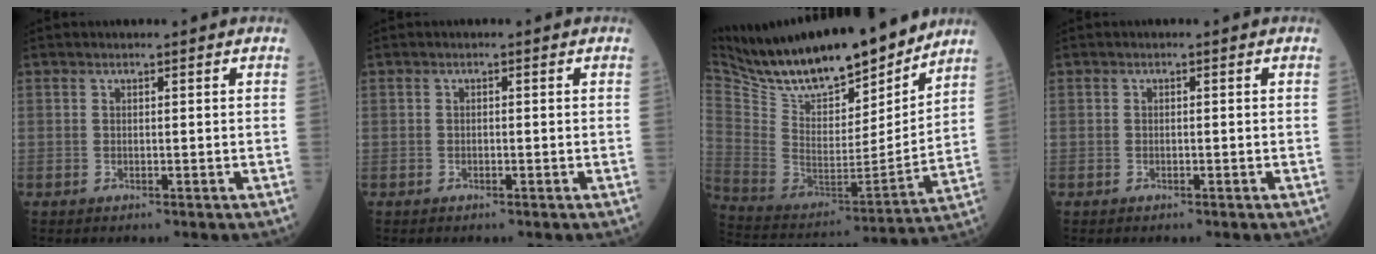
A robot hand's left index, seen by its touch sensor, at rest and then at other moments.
{"total": 0.0}
{"total": 23.0, "force": [19.8, 5.9, 10.1], "torque": [-0.194, -0.021, 0.328]}
{"total": 0.0}